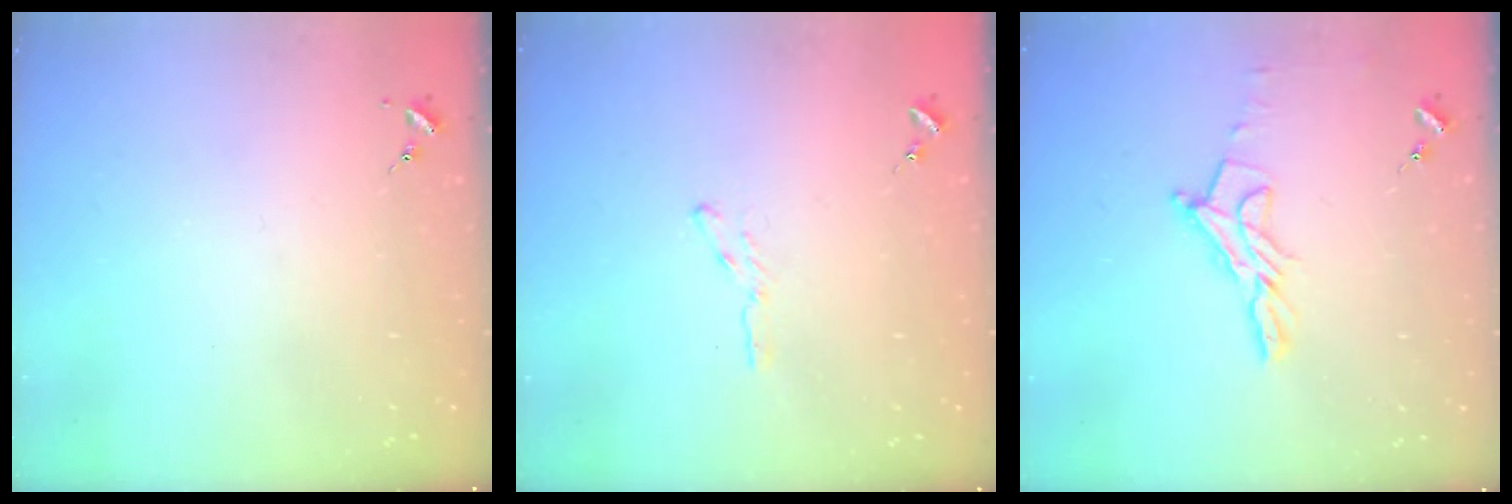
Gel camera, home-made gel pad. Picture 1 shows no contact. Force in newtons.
{"total": 3.5, "press": 3.5, "slide": 0.4}
{"total": 12.2, "press": 12.1, "slide": 1.0}